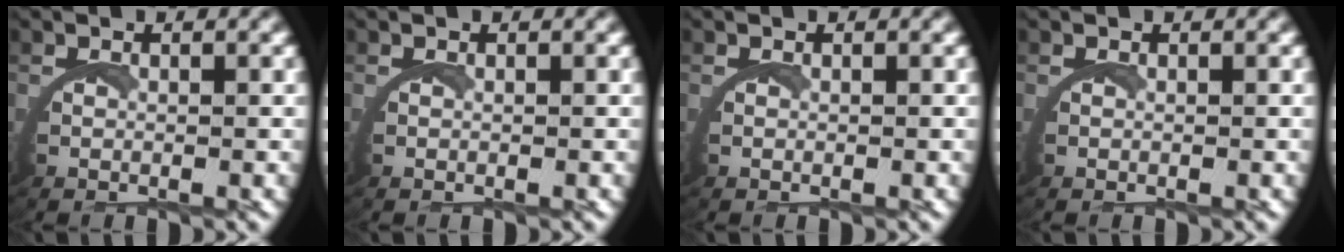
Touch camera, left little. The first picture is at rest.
{"total": 0.0}
{"total": 0.0}
{"total": 0.0}